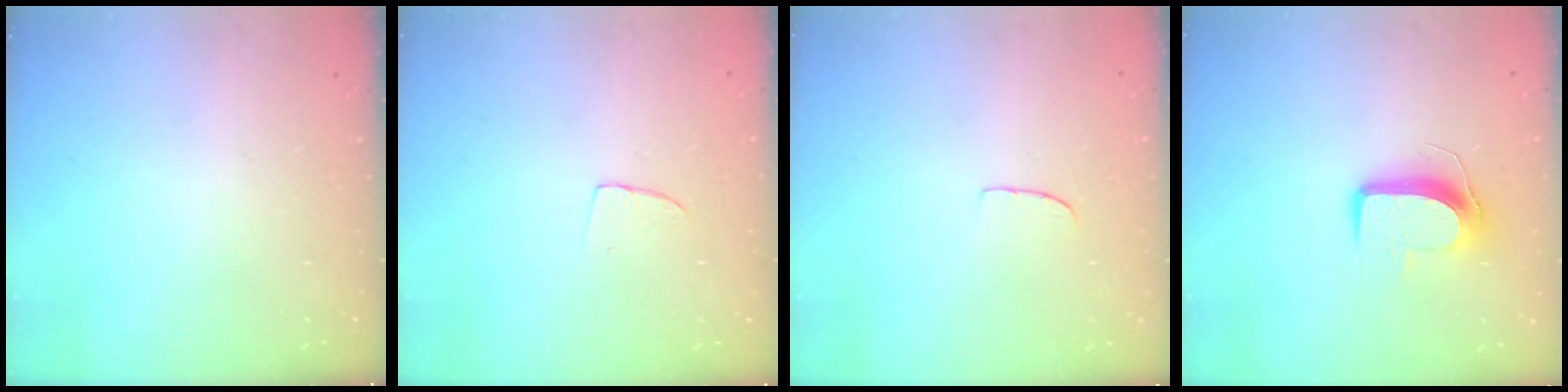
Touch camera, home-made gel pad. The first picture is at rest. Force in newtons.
{"total": 2.9, "press": 2.9, "slide": 0.2}
{"total": 5.4, "press": 5.4, "slide": 0.4}
{"total": 9.6, "press": 9.6, "slide": 0.3}